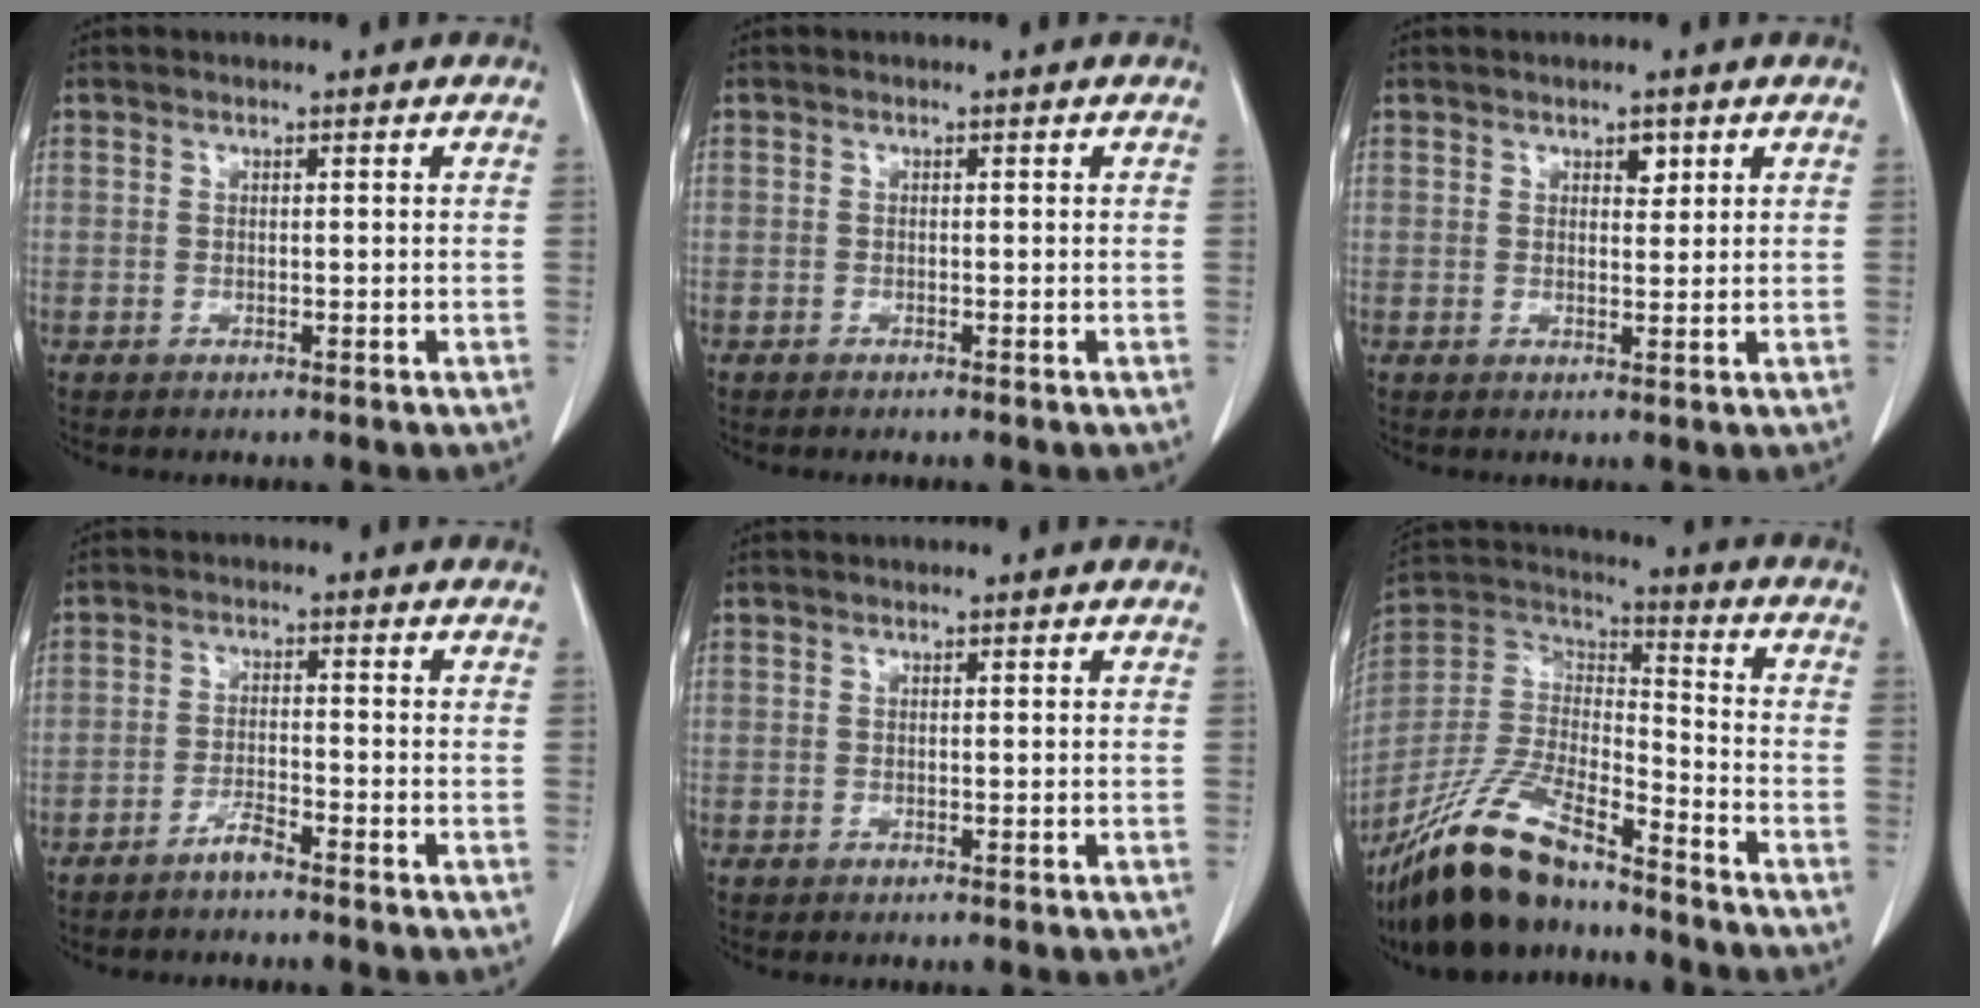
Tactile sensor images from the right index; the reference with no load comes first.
{"total": 0.0}
{"total": 1.8, "force": [1.0, 0.9, 1.1], "torque": [-0.014, -0.002, 0.015]}
{"total": 2.6, "force": [-2.2, 0.0, 1.4], "torque": [-0.030, -0.002, -0.043]}
{"total": 0.0}
{"total": 19.1, "force": [-15.2, 5.2, 10.3], "torque": [-0.227, -0.010, -0.284]}